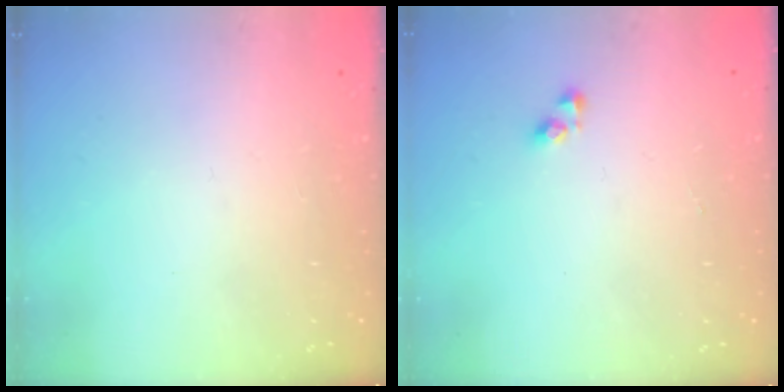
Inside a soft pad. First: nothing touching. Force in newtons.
{"total": 3.9, "press": 3.8, "slide": 0.7}